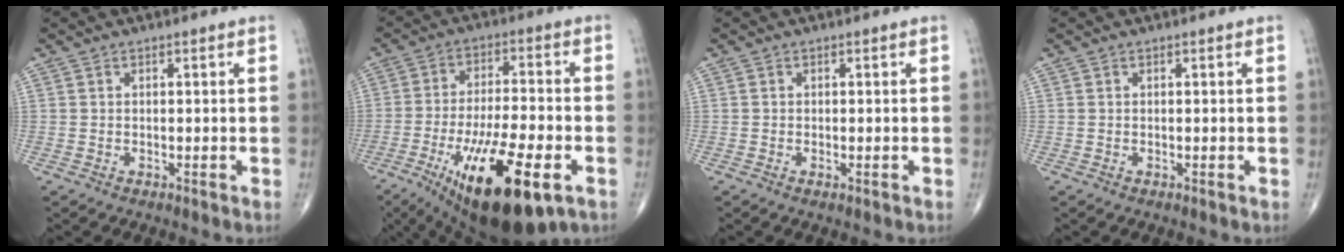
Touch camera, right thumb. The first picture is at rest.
{"total": 21.0, "force": [-9.0, 6.6, 17.8], "torque": [-0.289, 0.007, -0.134]}
{"total": 0.5, "force": [-0.2, 0.1, 0.5], "torque": [-0.011, -0.003, -0.005]}
{"total": 0.0}